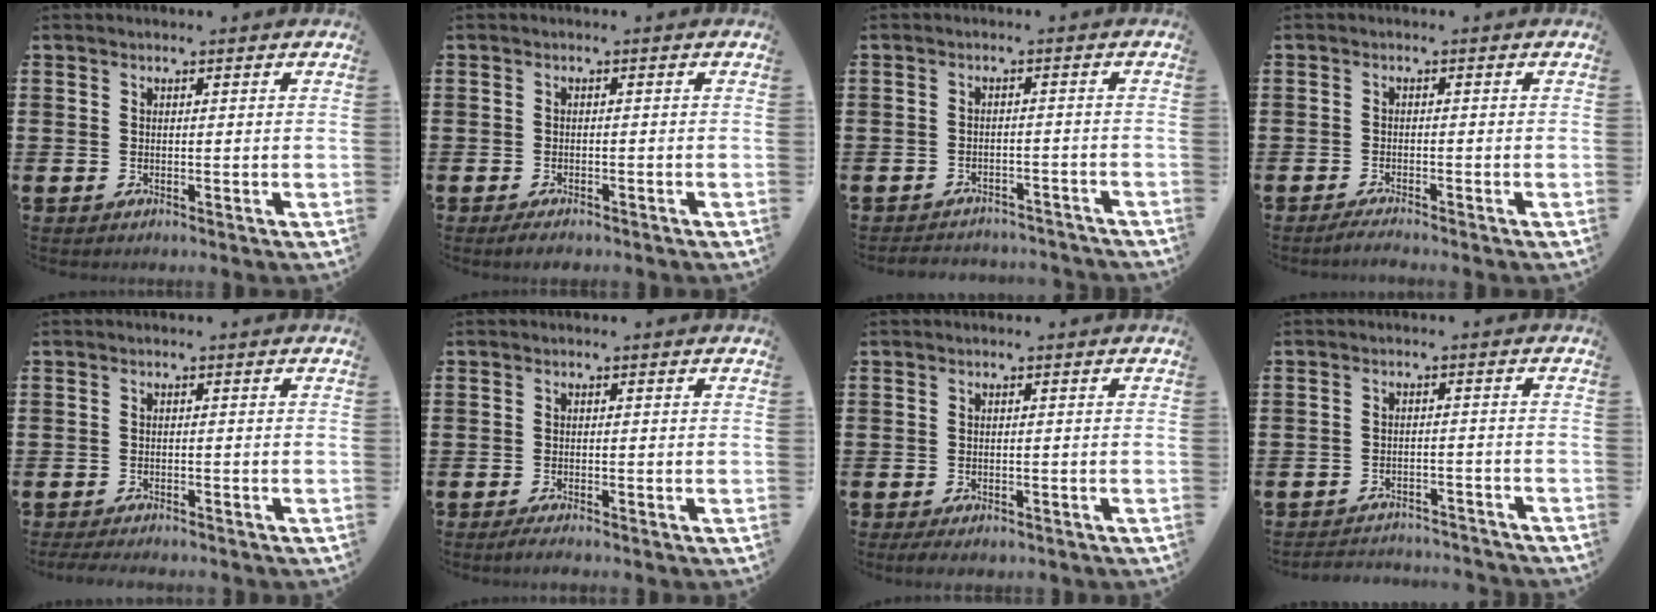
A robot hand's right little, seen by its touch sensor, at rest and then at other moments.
{"total": 1.1, "force": [-0.9, 0.3, 0.5], "torque": [-0.011, -0.001, -0.019]}
{"total": 2.1, "force": [-2.1, 0.1, -0.3], "torque": [-0.003, 0.003, -0.047]}
{"total": 1.3, "force": [-1.1, -0.1, 0.6], "torque": [-0.009, -0.001, -0.022]}
{"total": 1.2, "force": [-1.2, 0.1, 0.2], "torque": [-0.007, 0.001, -0.024]}
{"total": 1.0, "force": [-0.8, 0.1, 0.7], "torque": [-0.011, -0.002, -0.015]}
{"total": 0.9, "force": [-0.7, 0.3, 0.5], "torque": [-0.009, 0.000, -0.014]}
{"total": 2.5, "force": [-2.5, 0.0, -0.2], "torque": [-0.003, 0.004, -0.056]}